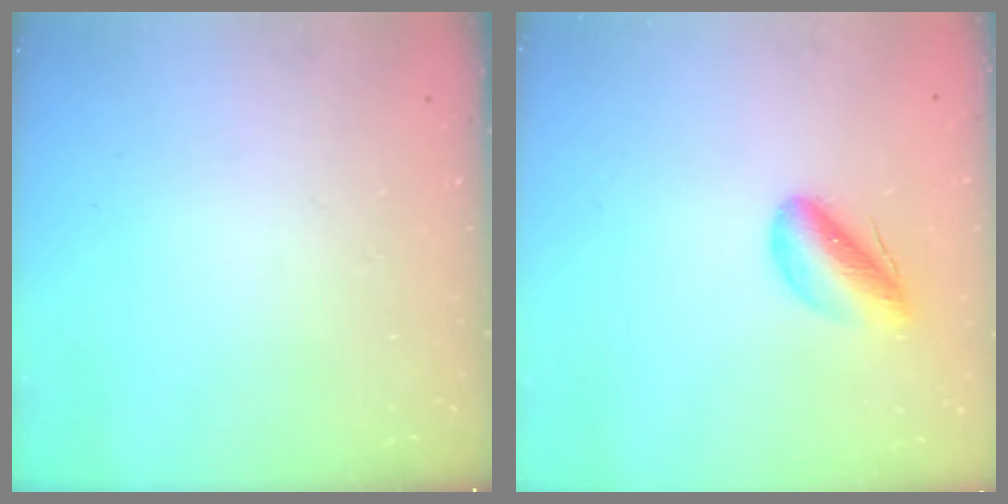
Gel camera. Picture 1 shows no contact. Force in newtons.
{"total": 6.3, "press": 6.3, "slide": 0.8}